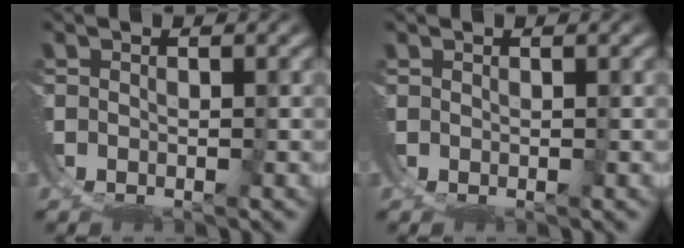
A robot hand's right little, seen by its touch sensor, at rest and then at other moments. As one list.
[{"total": 0.0}]